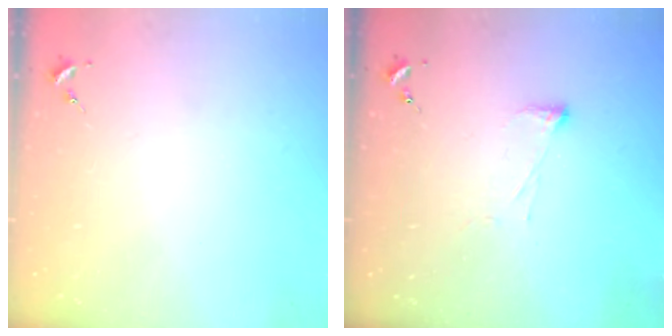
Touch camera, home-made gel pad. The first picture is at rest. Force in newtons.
{"total": 3.8, "press": 3.7, "slide": 0.9}